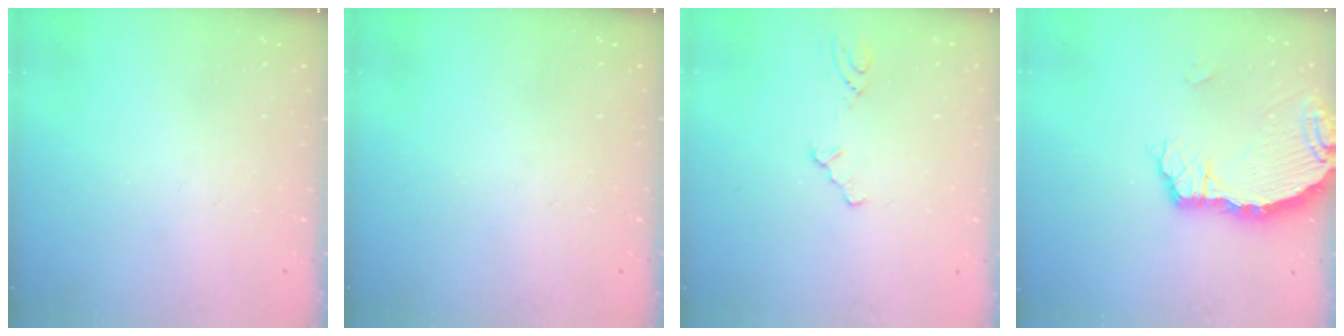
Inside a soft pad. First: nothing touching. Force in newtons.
{"total": 0.0}
{"total": 1.5, "press": 1.5, "slide": 0.2}
{"total": 5.6, "press": 5.6, "slide": 0.4}